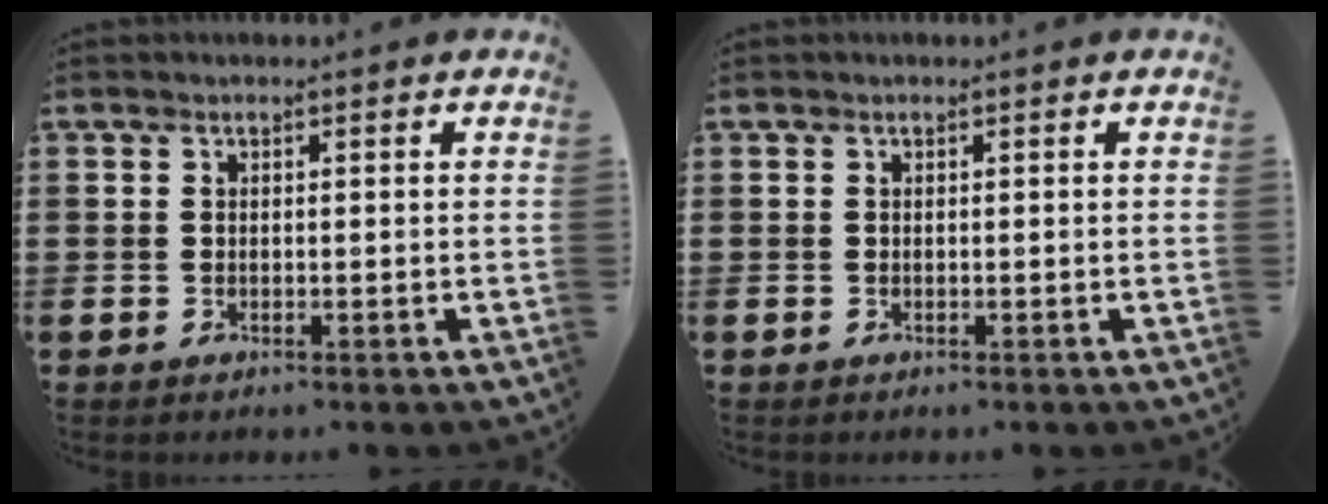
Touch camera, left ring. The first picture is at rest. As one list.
[{"total": 0.0}]